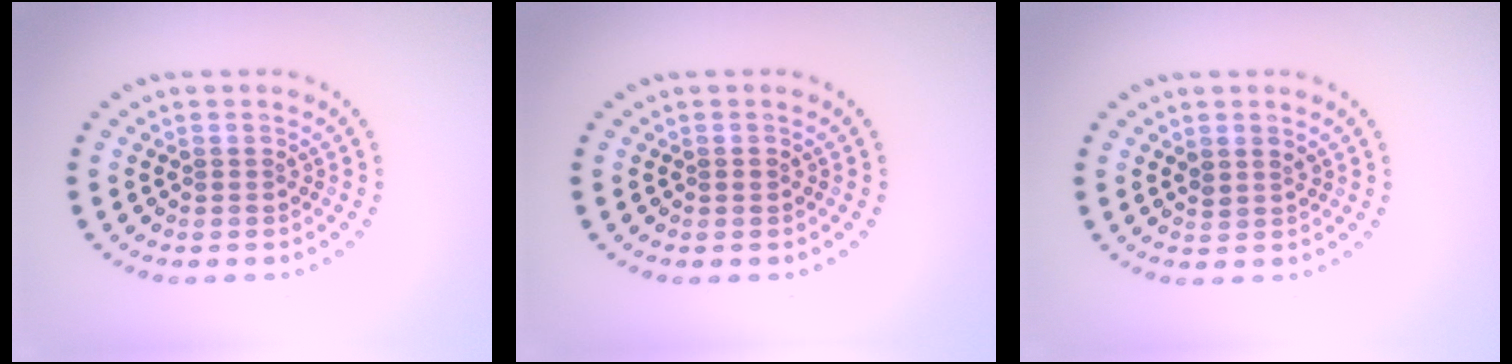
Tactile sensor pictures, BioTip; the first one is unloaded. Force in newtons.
{"total": 0.6, "press": 0.6, "slide": 0.1}
{"total": 1.1, "press": 0.9, "slide": 0.6}